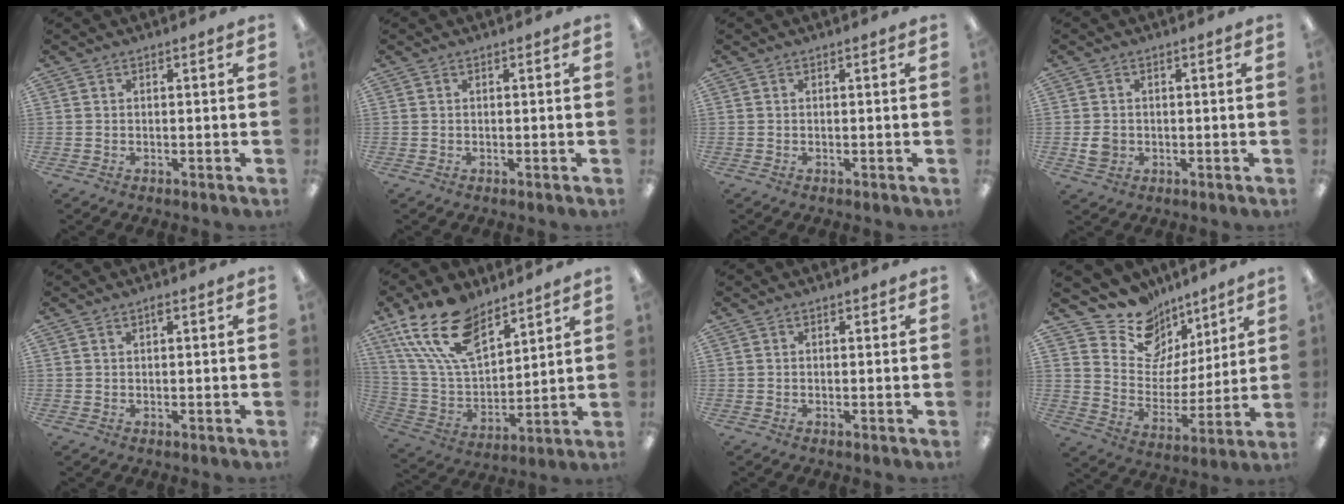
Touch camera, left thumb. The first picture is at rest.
{"total": 0.0}
{"total": 0.0}
{"total": 3.6, "force": [-0.2, 3.2, 1.8], "torque": [-0.013, 0.000, -0.004]}
{"total": 1.2, "force": [0.8, 0.5, 0.8], "torque": [-0.009, -0.001, 0.012]}
{"total": 19.3, "force": [12.7, 9.6, 11.0], "torque": [-0.227, -0.057, 0.234]}
{"total": 0.7, "force": [0.4, 0.5, 0.3], "torque": [-0.006, 0.001, 0.008]}
{"total": 14.1, "force": [10.3, 9.1, 3.0], "torque": [-0.072, -0.086, 0.196]}